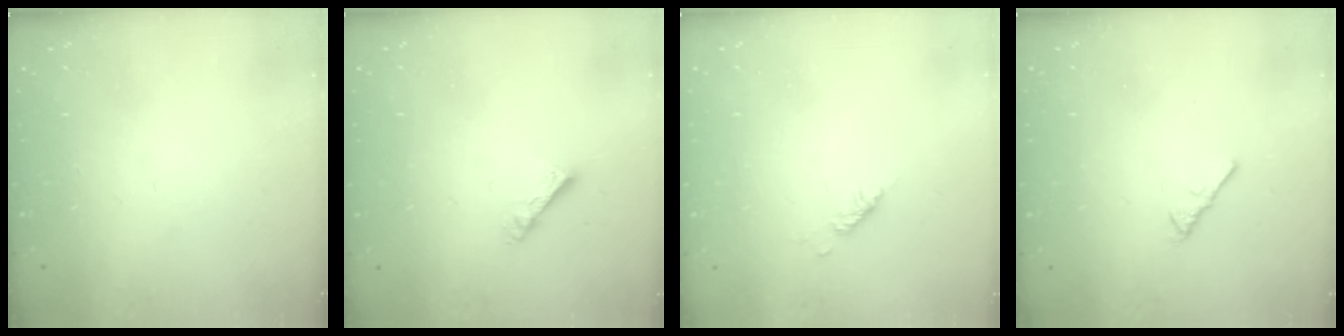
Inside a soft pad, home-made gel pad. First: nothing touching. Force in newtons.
{"total": 3.7, "press": 3.7, "slide": 0.5}
{"total": 2.9, "press": 2.9, "slide": 0.6}
{"total": 2.2, "press": 2.1, "slide": 0.5}